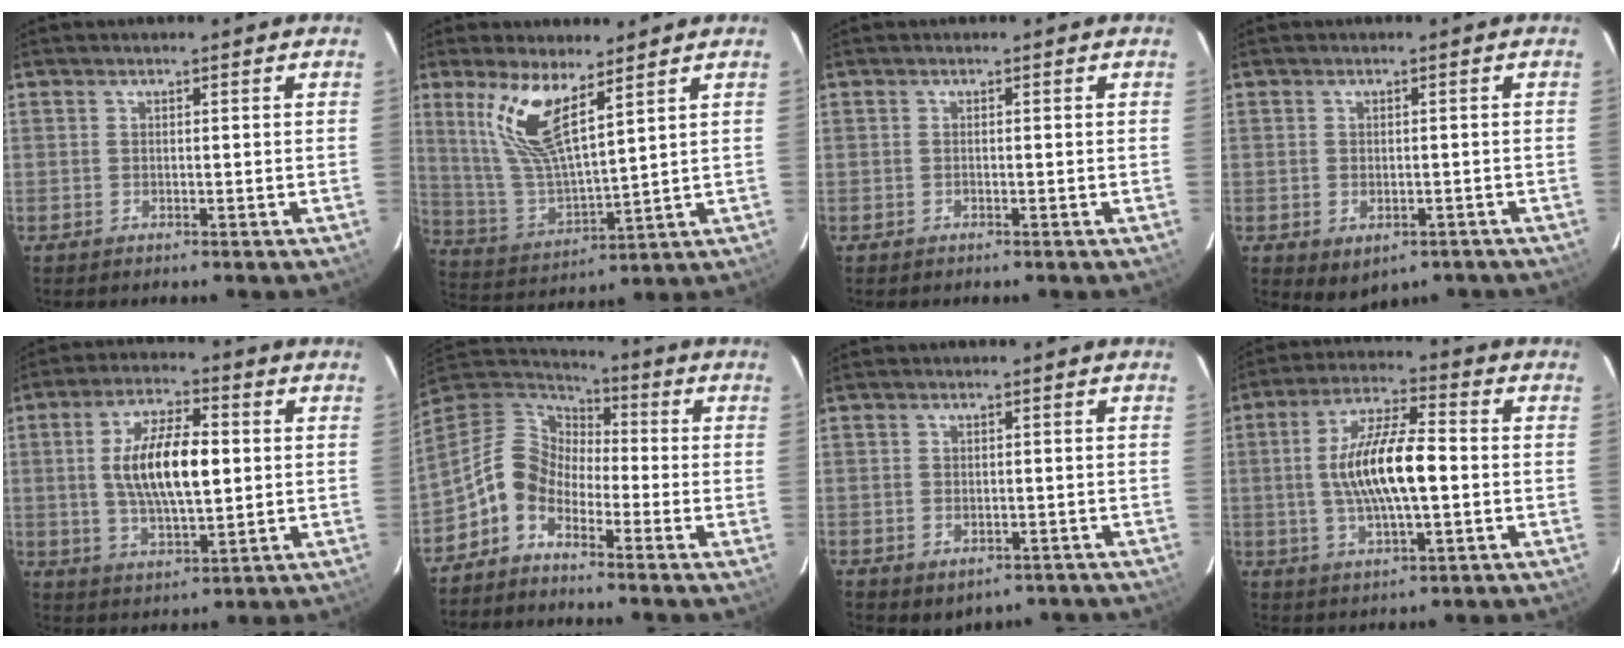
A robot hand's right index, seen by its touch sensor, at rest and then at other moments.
{"total": 12.5, "force": [7.4, 3.0, 9.6], "torque": [-0.196, 0.000, 0.163]}
{"total": 0.0}
{"total": 5.0, "force": [-2.2, 3.6, 2.7], "torque": [-0.046, -0.009, -0.016]}
{"total": 13.0, "force": [1.2, 5.0, 12.0], "torque": [-0.222, 0.006, 0.025]}
{"total": 9.5, "force": [-4.9, 6.5, 4.9], "torque": [-0.103, 0.026, -0.115]}
{"total": 4.3, "force": [-2.0, 3.2, 2.1], "torque": [-0.041, -0.007, -0.013]}
{"total": 13.5, "force": [-0.5, 4.0, 12.8], "torque": [-0.244, 0.008, -0.008]}